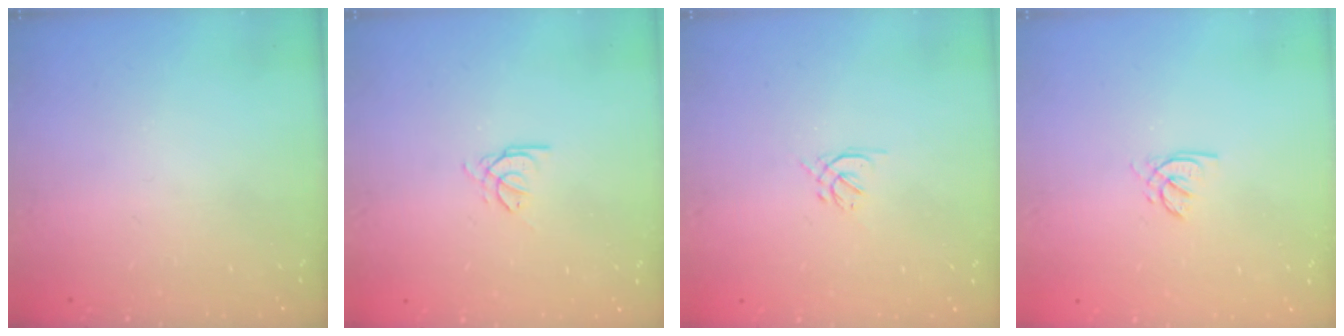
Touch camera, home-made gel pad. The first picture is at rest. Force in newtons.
{"total": 0.7, "press": 0.6, "slide": 0.3}
{"total": 1.3, "press": 1.2, "slide": 0.5}
{"total": 1.4, "press": 1.4, "slide": 0.2}